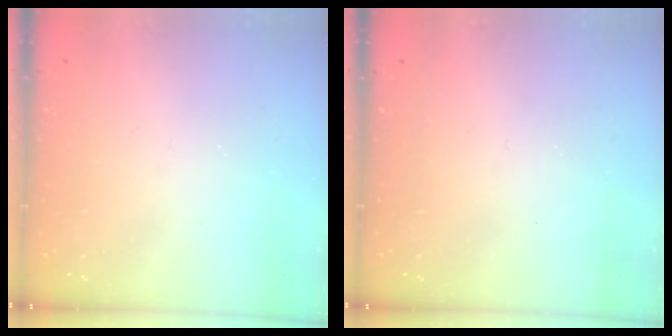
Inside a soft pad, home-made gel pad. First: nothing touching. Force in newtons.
{"total": 0.0}